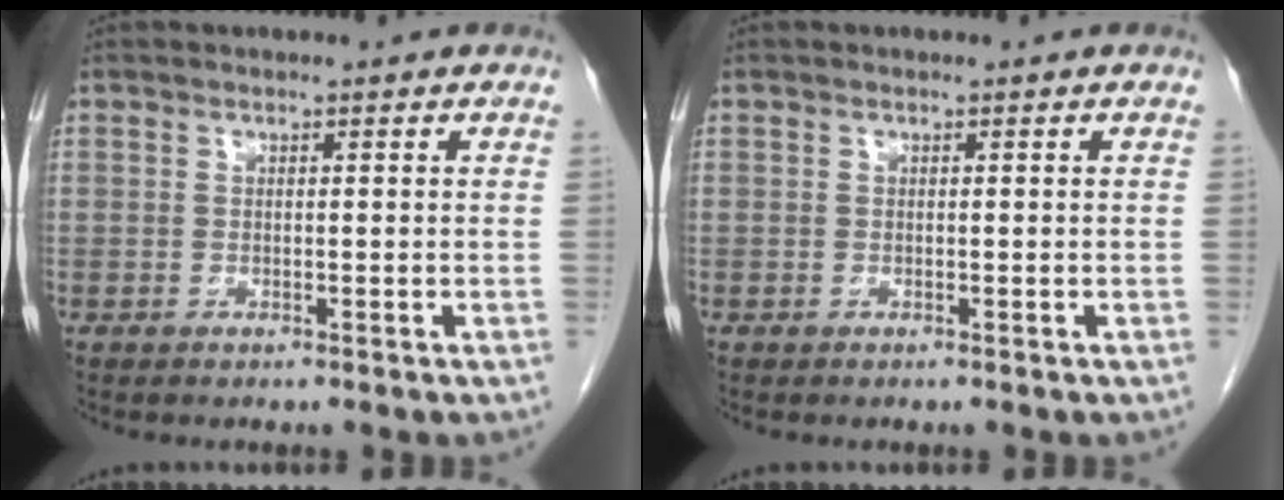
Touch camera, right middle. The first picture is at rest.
{"total": 0.0}